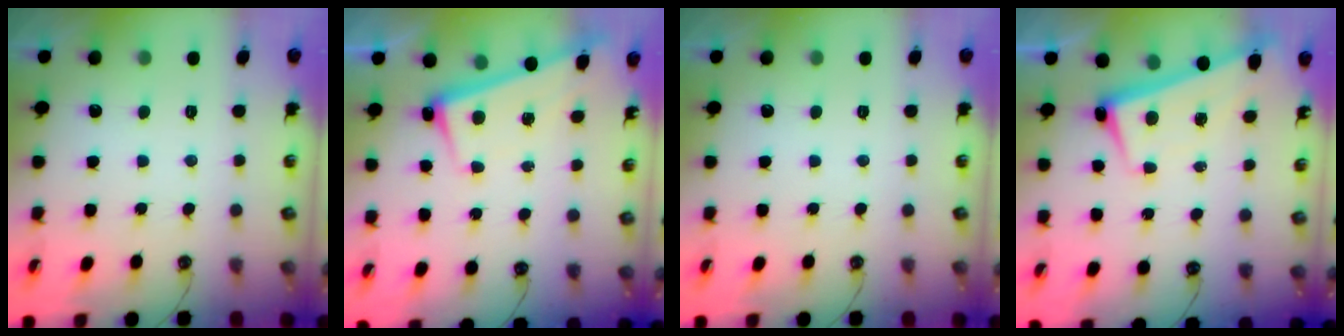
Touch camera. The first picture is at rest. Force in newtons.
{"total": 2.5, "press": 2.4, "slide": 0.7}
{"total": 0.0}
{"total": 2.6, "press": 2.5, "slide": 0.6}